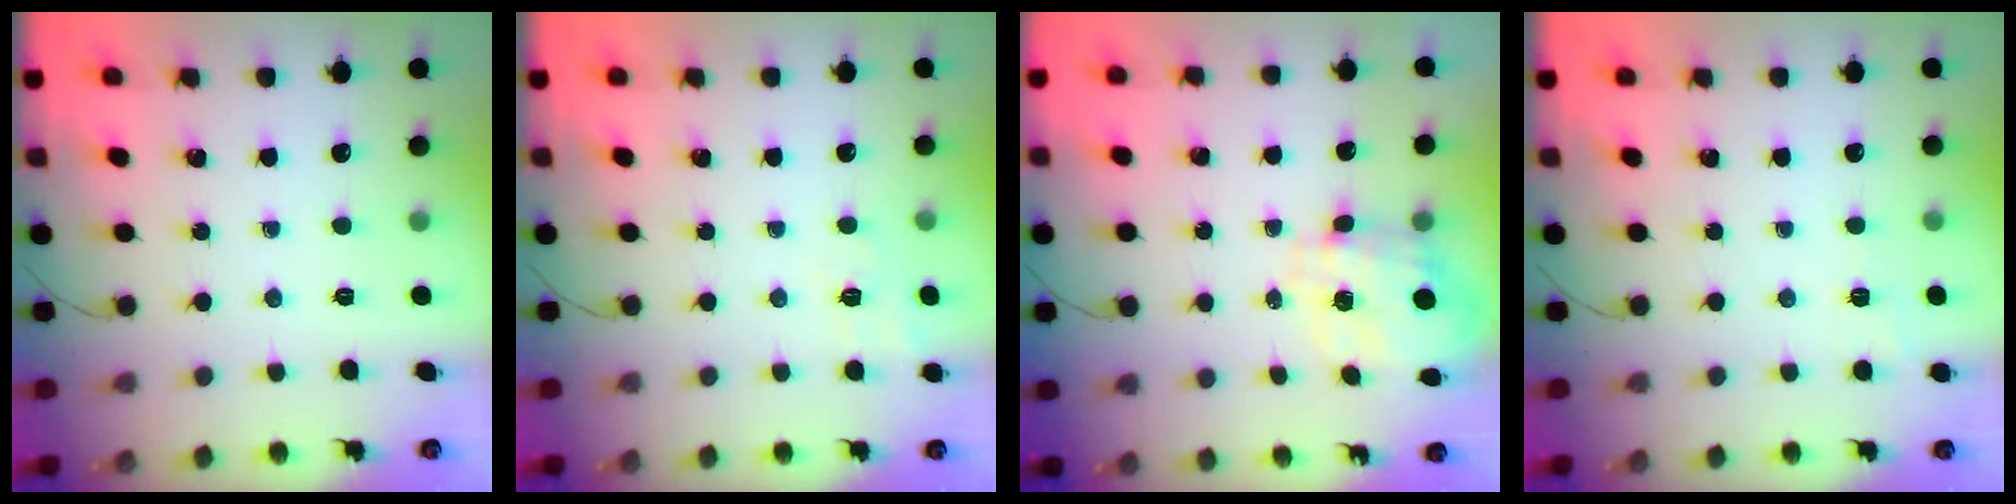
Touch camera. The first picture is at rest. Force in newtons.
{"total": 7.8, "press": 7.5, "slide": 2.0}
{"total": 3.5, "press": 3.3, "slide": 1.1}
{"total": 1.9, "press": 0.9, "slide": 1.7}